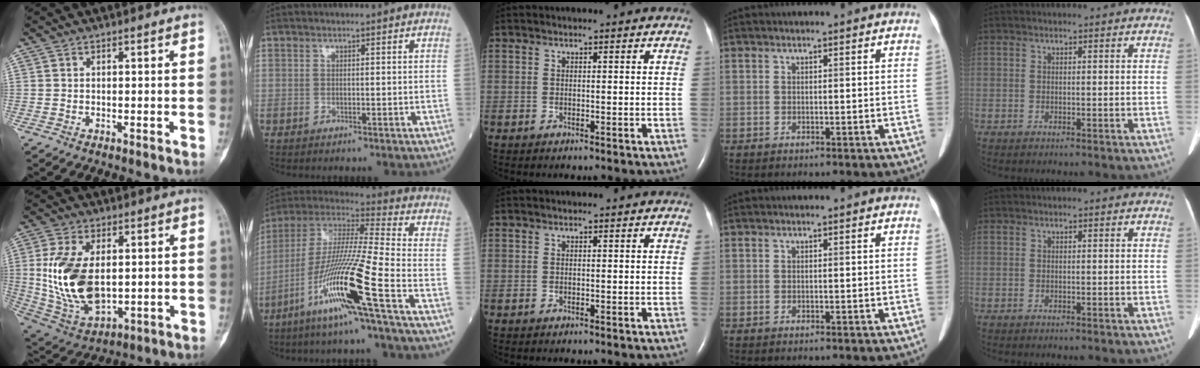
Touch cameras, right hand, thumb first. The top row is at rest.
{"thumb": {"total": 16.5, "force": [1.3, 9.5, 13.4], "torque": [-0.261, -0.013, 0.042]}, "index": {"total": 17.0, "force": [-7.7, -1.3, 15.1], "torque": [-0.307, -0.026, -0.153]}}